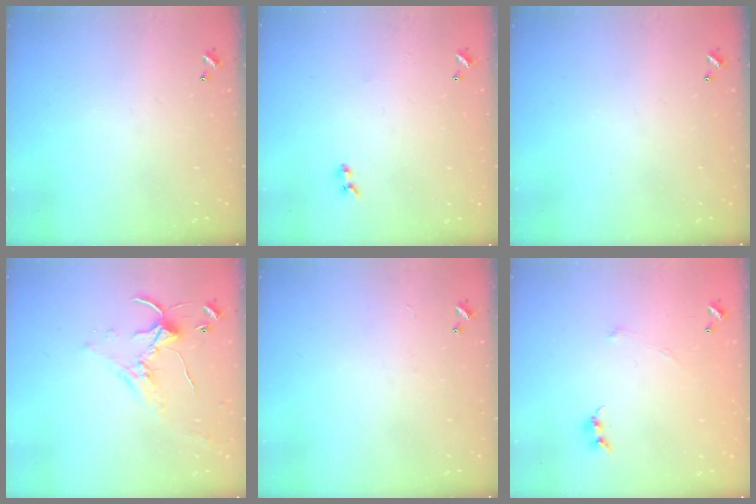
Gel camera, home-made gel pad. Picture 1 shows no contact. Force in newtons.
{"total": 1.9, "press": 1.7, "slide": 0.9}
{"total": 0.0}
{"total": 1.5, "press": 1.5, "slide": 0.3}
{"total": 2.4, "press": 2.4, "slide": 0.3}
{"total": 4.8, "press": 4.7, "slide": 0.6}